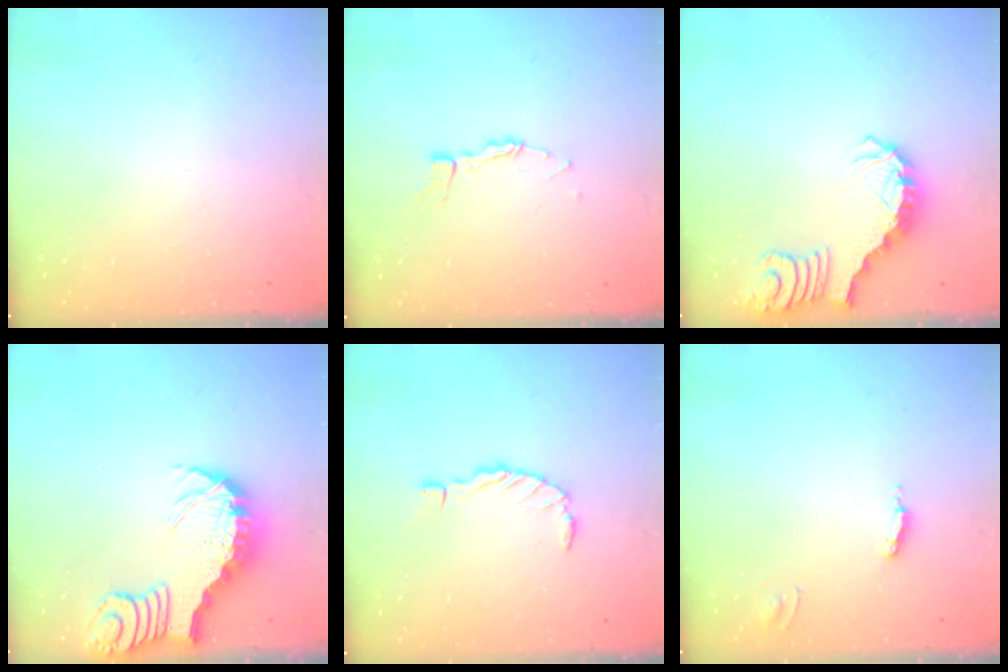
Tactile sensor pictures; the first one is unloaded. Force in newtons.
{"total": 3.8, "press": 3.8, "slide": 0.4}
{"total": 3.0, "press": 2.9, "slide": 0.5}
{"total": 3.5, "press": 3.4, "slide": 0.5}
{"total": 0.0}
{"total": 3.2, "press": 3.2, "slide": 0.2}